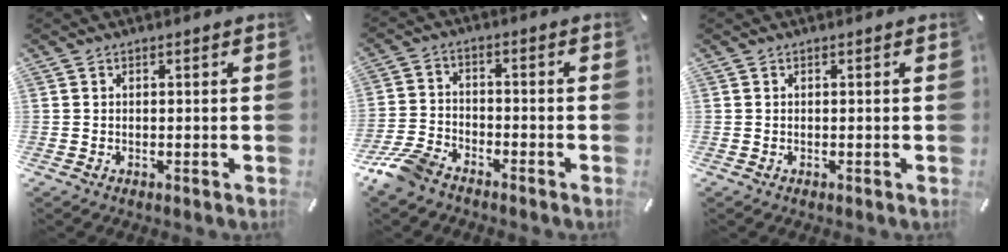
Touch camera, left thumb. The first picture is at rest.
{"total": 8.2, "force": [-6.7, 3.5, 3.3], "torque": [-0.084, 0.023, -0.133]}
{"total": 0.0}